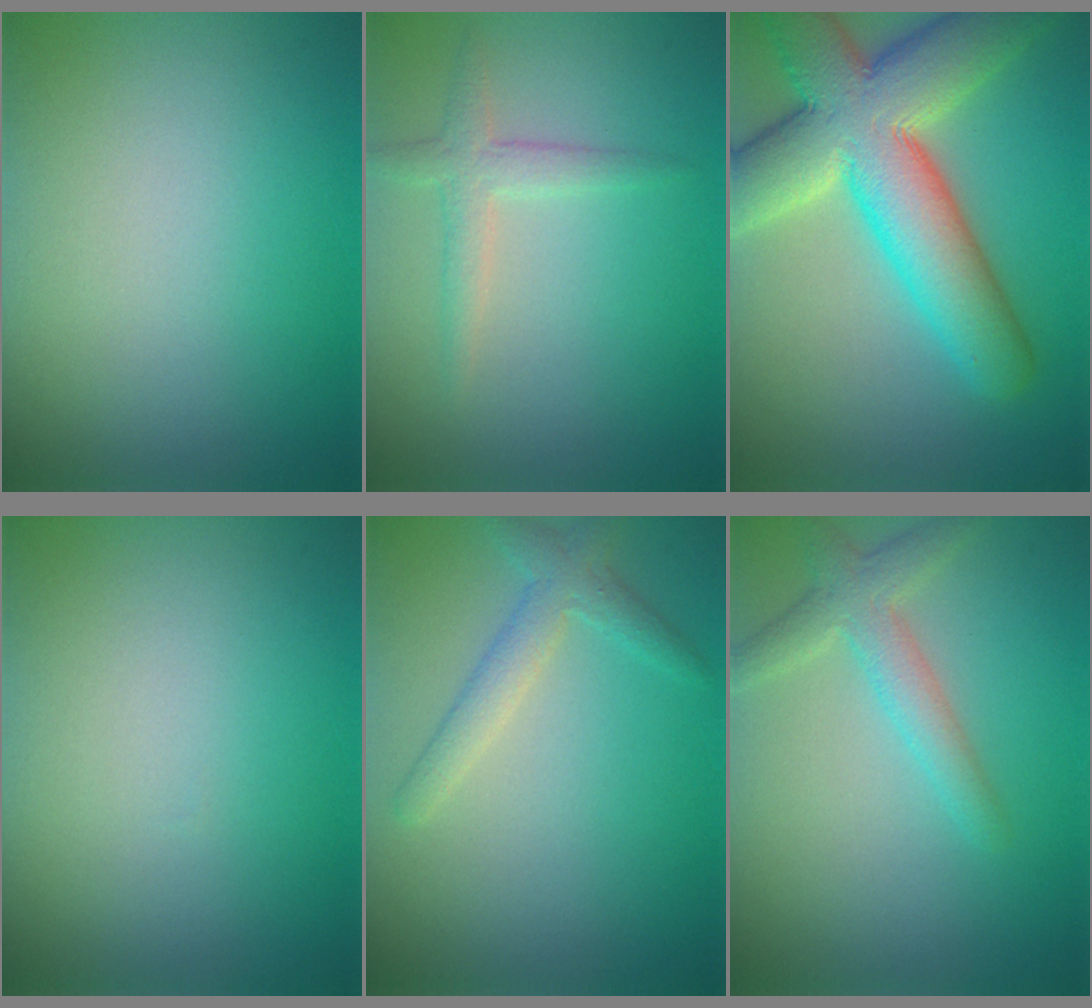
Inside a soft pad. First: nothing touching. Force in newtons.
{"total": 2.0, "press": 2.0, "slide": 0.1}
{"total": 11.8, "press": 11.7, "slide": 1.3}
{"total": 0.0}
{"total": 2.4, "press": 2.4, "slide": 0.2}
{"total": 2.9, "press": 2.9, "slide": 0.1}